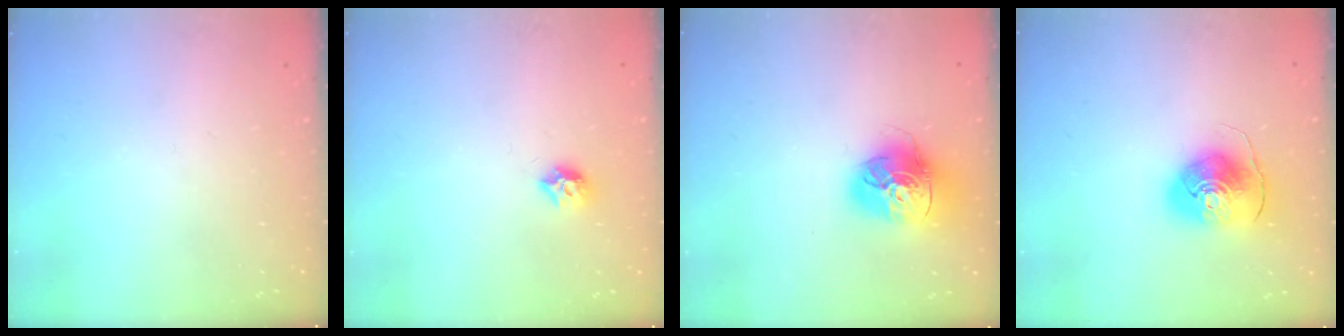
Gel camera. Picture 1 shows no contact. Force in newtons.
{"total": 7.5, "press": 7.4, "slide": 0.6}
{"total": 17.4, "press": 17.3, "slide": 2.1}
{"total": 10.2, "press": 10.1, "slide": 1.5}